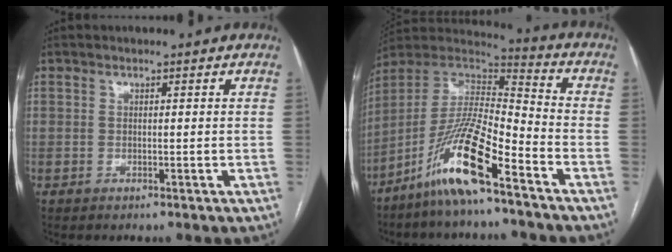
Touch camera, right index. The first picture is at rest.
{"total": 14.6, "force": [-9.1, 1.4, 11.3], "torque": [-0.231, -0.005, -0.173]}